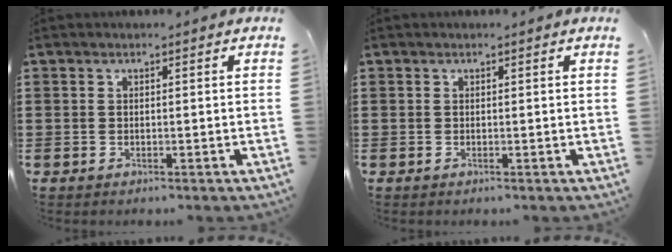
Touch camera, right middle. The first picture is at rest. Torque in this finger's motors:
{"motor_torque": [0.25, -0.33, 0.03, 0.02]}